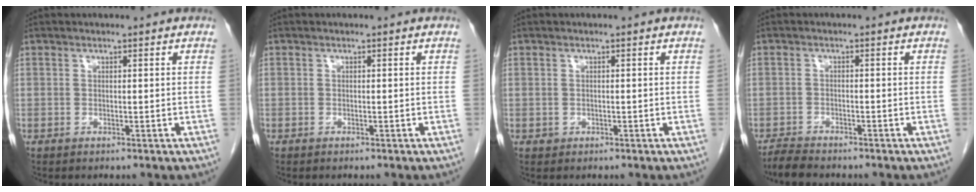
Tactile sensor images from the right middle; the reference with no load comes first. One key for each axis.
{"total": 0.0}
{"total": 0.6, "fx": -0.2, "fy": 0.6, "fz": 0.1, "tx": -0.002, "ty": 0.003, "tz": -0.001}
{"total": 3.6, "fx": -3.3, "fy": 0.6, "fz": 1.2, "tx": -0.023, "ty": -0.013, "tz": -0.058}